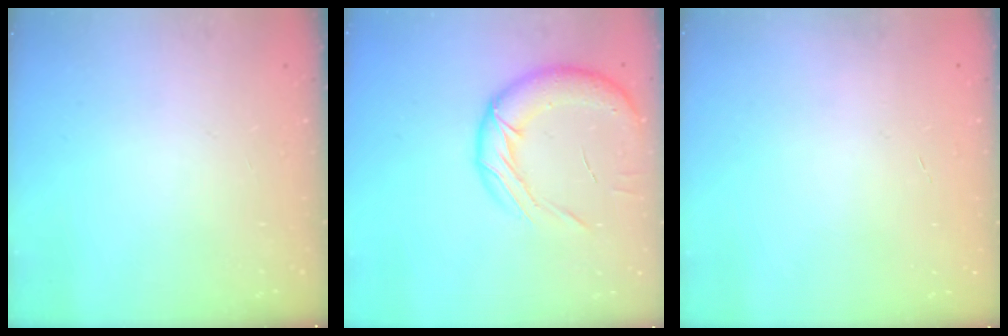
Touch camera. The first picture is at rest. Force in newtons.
{"total": 15.4, "press": 15.1, "slide": 3.2}
{"total": 0.0}